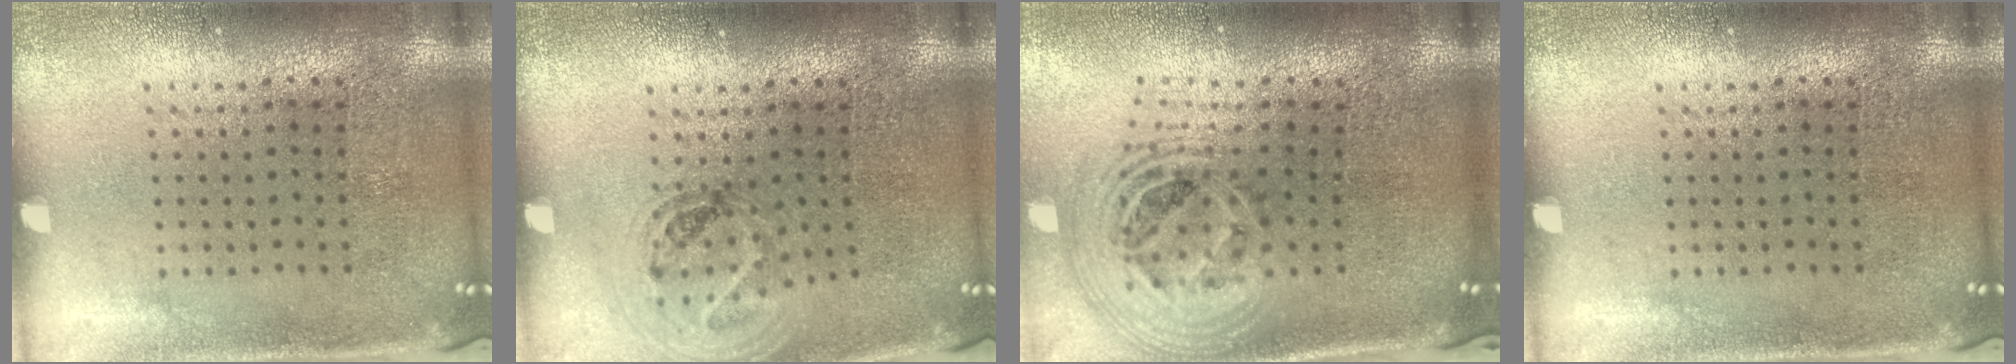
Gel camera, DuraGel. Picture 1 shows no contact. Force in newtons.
{"total": 0.9, "press": 0.9, "slide": 0.1}
{"total": 2.5, "press": 1.8, "slide": 1.7}
{"total": 0.0}